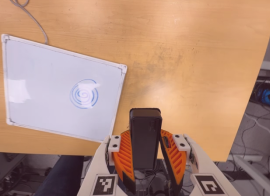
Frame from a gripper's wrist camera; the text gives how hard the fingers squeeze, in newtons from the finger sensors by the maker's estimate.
{"total": 5.2, "left": 4.6, "right": 5.7}